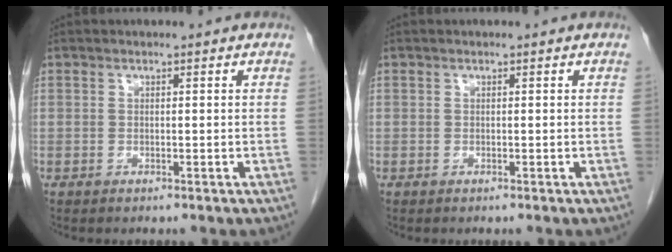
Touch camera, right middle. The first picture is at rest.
{"total": 0.0}